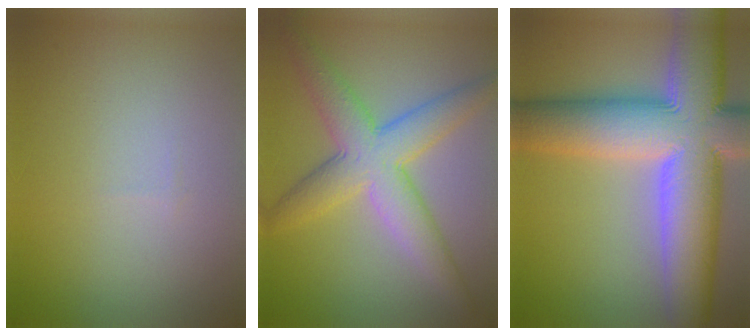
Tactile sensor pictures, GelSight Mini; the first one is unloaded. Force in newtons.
{"total": 6.4, "press": 6.4, "slide": 0.1}
{"total": 15.1, "press": 15.1, "slide": 1.0}